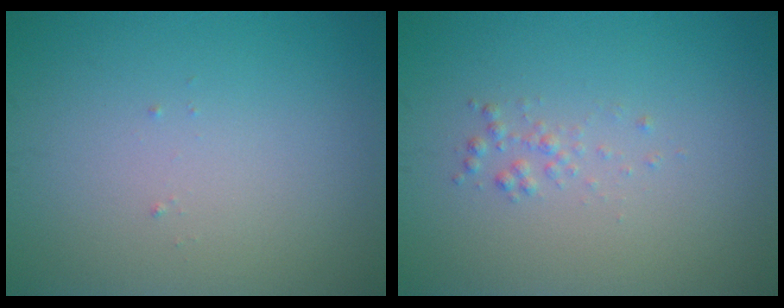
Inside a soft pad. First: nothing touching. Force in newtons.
{"total": 0.9, "press": 0.9, "slide": 0.0}